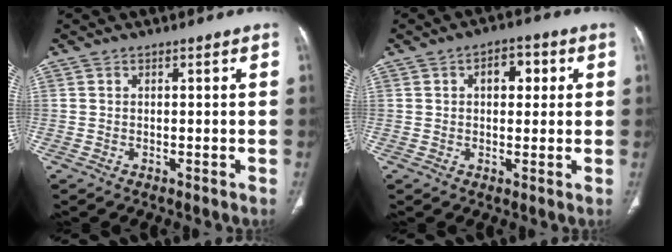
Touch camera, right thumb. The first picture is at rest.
{"total": 5.7, "force": [1.6, 3.5, 4.2], "torque": [-0.037, 0.005, 0.019]}